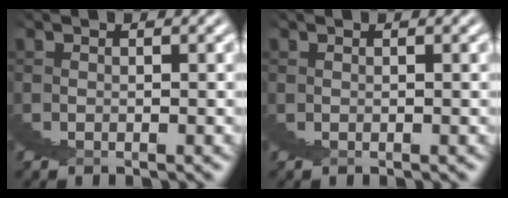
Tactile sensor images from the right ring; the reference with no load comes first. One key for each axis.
{"total": 0.0}